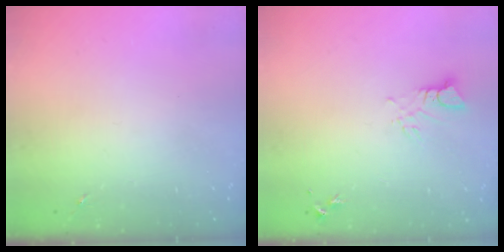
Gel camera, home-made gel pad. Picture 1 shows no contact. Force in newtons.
{"total": 3.4, "press": 3.4, "slide": 0.3}